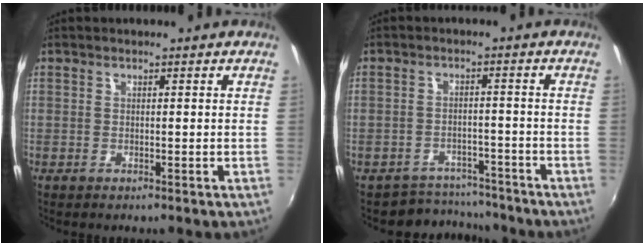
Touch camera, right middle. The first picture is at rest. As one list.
[{"total": 6.4, "force": [-5.5, 3.2, -0.8], "torque": [0.006, 0.024, -0.078]}]